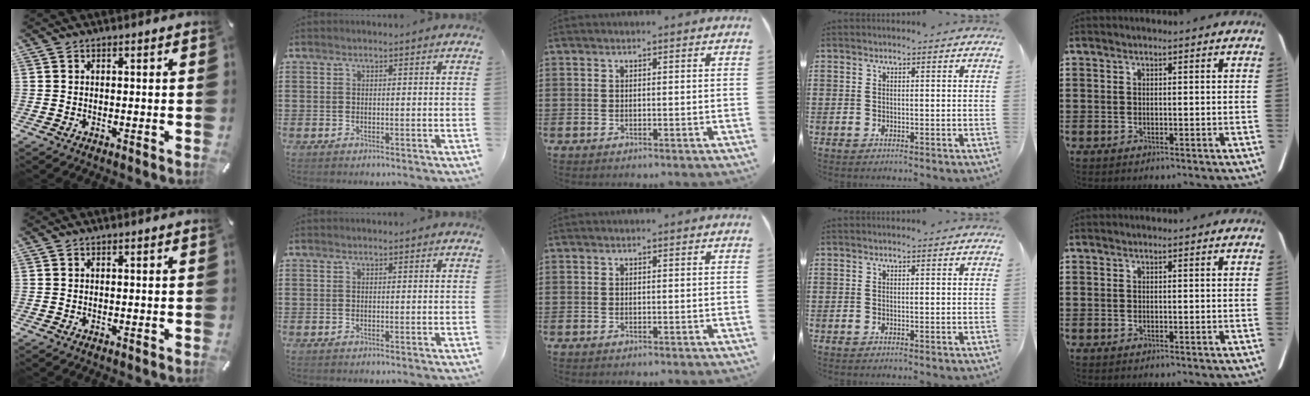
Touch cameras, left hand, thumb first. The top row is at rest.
{}